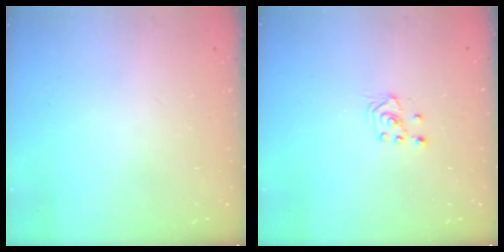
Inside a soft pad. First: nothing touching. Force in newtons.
{"total": 2.6, "press": 2.4, "slide": 0.8}